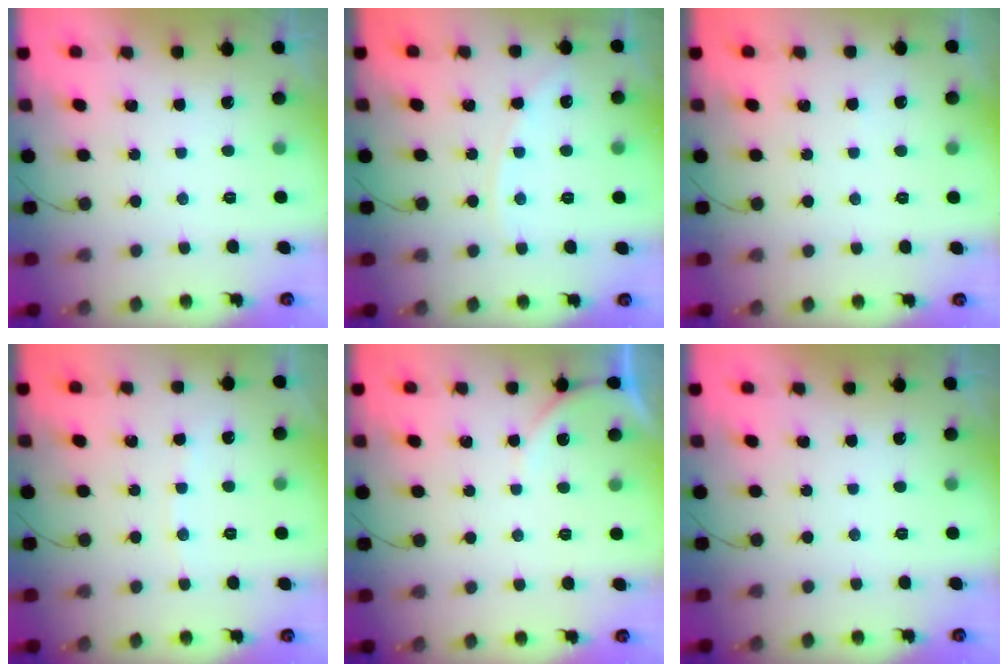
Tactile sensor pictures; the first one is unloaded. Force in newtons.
{"total": 6.0, "press": 6.0, "slide": 0.9}
{"total": 1.1, "press": 1.1, "slide": 0.2}
{"total": 4.4, "press": 4.4, "slide": 0.4}
{"total": 4.5, "press": 4.5, "slide": 0.7}
{"total": 0.0}